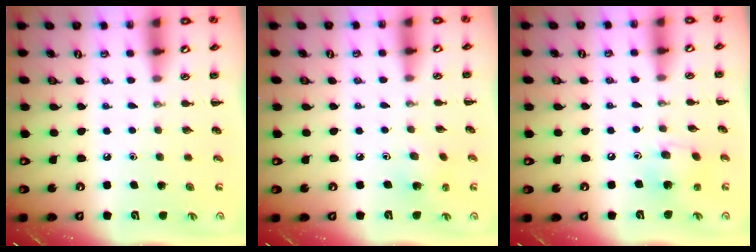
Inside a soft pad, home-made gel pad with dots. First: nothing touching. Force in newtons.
{"total": 3.3, "press": 3.1, "slide": 1.0}
{"total": 6.4, "press": 6.2, "slide": 1.7}